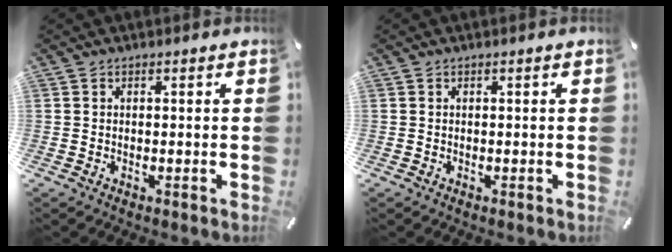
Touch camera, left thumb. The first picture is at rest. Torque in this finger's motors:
{"motor_torque": [-0.01, -0.04, 0.00, 0.02, 0.00]}